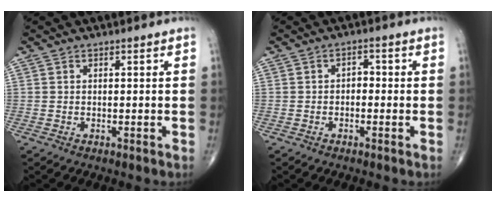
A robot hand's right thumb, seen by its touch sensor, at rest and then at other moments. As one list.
[{"total": 2.0, "force": [-0.5, 1.4, 1.3], "torque": [-0.005, 0.013, -0.014]}]